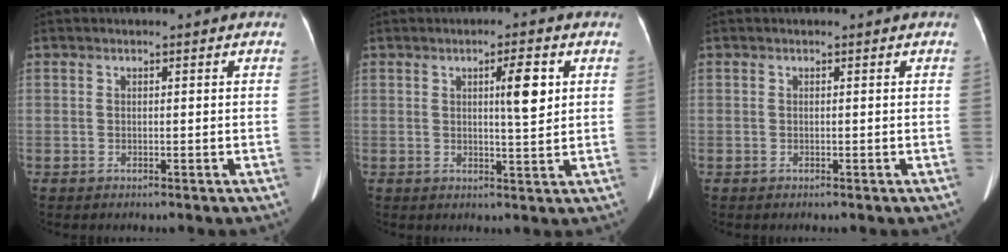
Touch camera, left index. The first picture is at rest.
{"total": 4.8, "force": [1.4, 0.6, 4.6], "torque": [-0.067, 0.000, 0.020]}
{"total": 0.0}